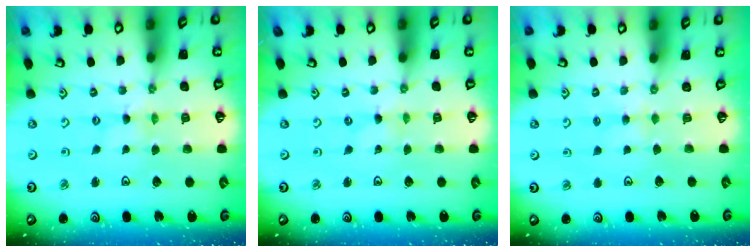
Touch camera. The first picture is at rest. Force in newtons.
{"total": 0.0}
{"total": 2.1, "press": 2.1, "slide": 0.4}